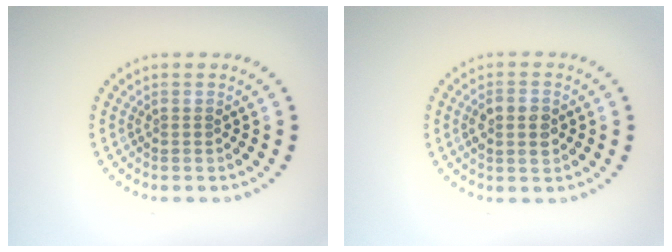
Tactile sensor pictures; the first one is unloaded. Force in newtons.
{"total": 2.6, "press": 2.6, "slide": 0.2}